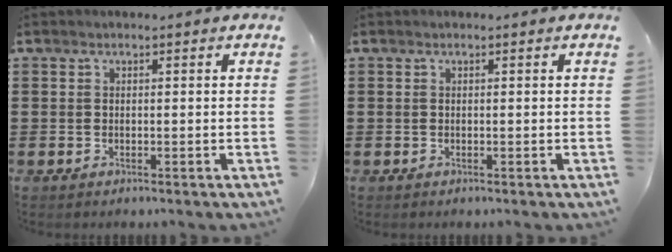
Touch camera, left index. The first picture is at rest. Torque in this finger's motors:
{"motor_torque": [0.00, 0.00, 0.00, 0.00]}